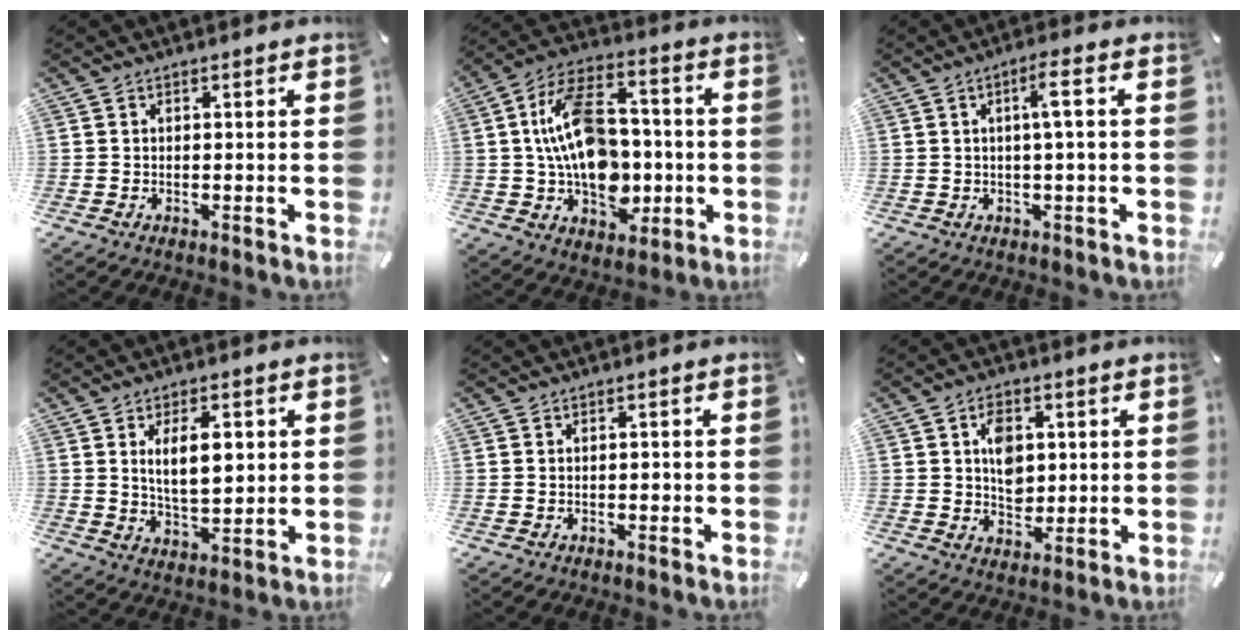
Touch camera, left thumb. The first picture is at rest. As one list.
[{"total": 18.9, "force": [-0.3, 12.8, 13.9], "torque": [-0.264, 0.014, -0.004]}, {"total": 5.1, "force": [0.8, 0.4, 5.0], "torque": [-0.089, -0.002, 0.007]}, {"total": 9.4, "force": [2.5, 4.7, 7.7], "torque": [-0.122, -0.010, 0.035]}, {"total": 1.0, "force": [-0.2, 0.6, 0.8], "torque": [-0.016, 0.001, -0.005]}, {"total": 7.3, "force": [1.4, 5.7, 4.3], "torque": [-0.053, -0.001, 0.021]}]